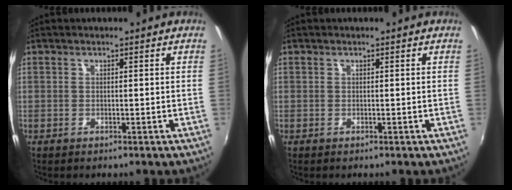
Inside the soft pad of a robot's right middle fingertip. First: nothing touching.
{"total": 0.0}